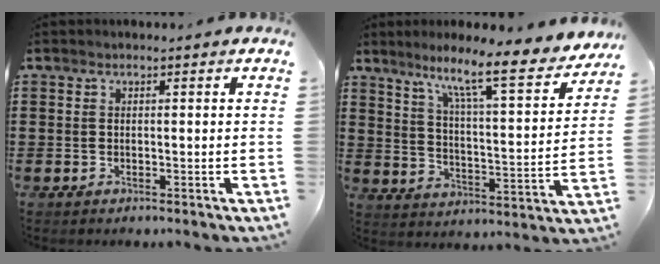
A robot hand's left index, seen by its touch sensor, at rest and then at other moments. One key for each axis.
{"total": 10.6, "fx": 8.2, "fy": 0.7, "fz": 6.6, "tx": -0.134, "ty": -0.054, "tz": 0.127}